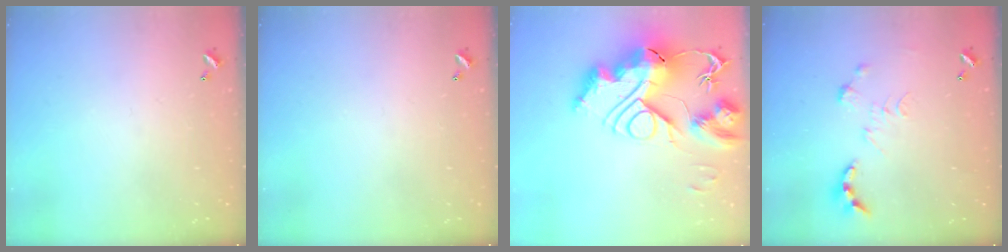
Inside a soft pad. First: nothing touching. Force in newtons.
{"total": 0.0}
{"total": 0.7, "press": 0.7, "slide": 0.0}
{"total": 0.0}